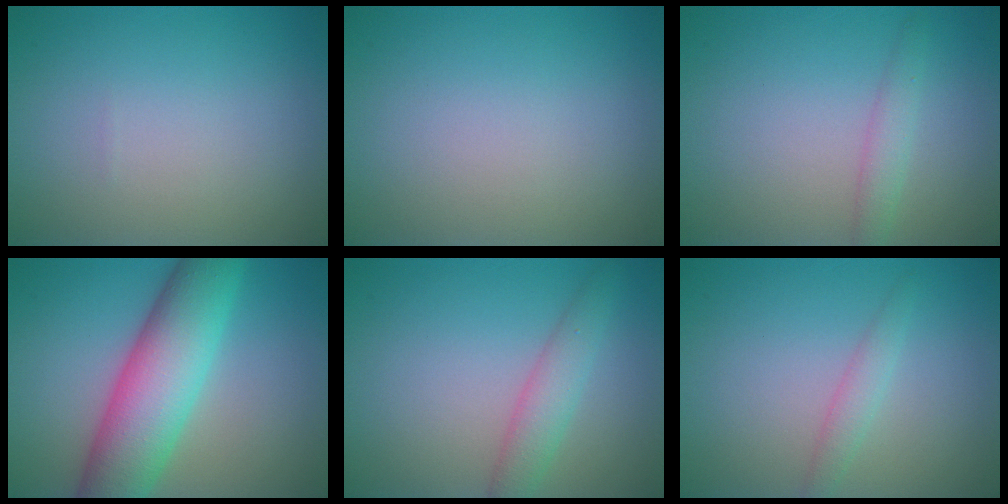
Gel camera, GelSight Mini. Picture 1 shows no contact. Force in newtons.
{"total": 0.0}
{"total": 1.8, "press": 1.8, "slide": 0.0}
{"total": 9.5, "press": 9.5, "slide": 0.2}
{"total": 2.7, "press": 2.7, "slide": 0.2}
{"total": 1.5, "press": 1.5, "slide": 0.0}